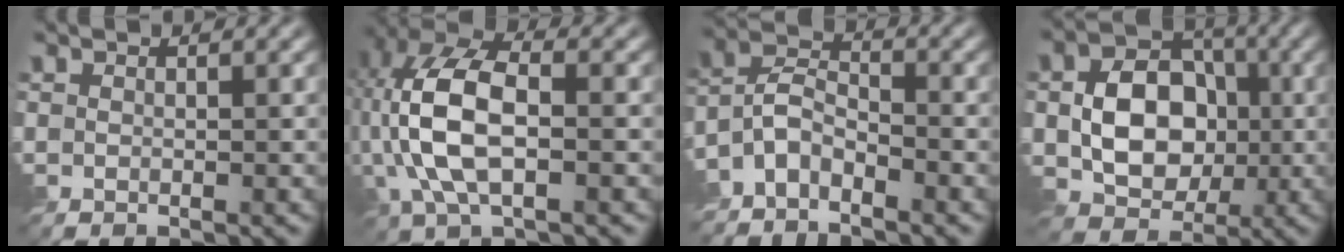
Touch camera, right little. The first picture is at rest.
{"total": 9.7, "force": [-0.2, 4.9, 8.3], "torque": [-0.190, 0.015, -0.007]}
{"total": 4.5, "force": [-3.6, 1.6, 2.1], "torque": [-0.041, 0.004, -0.082]}
{"total": 6.9, "force": [-0.4, 5.2, 4.5], "torque": [-0.074, 0.005, -0.008]}